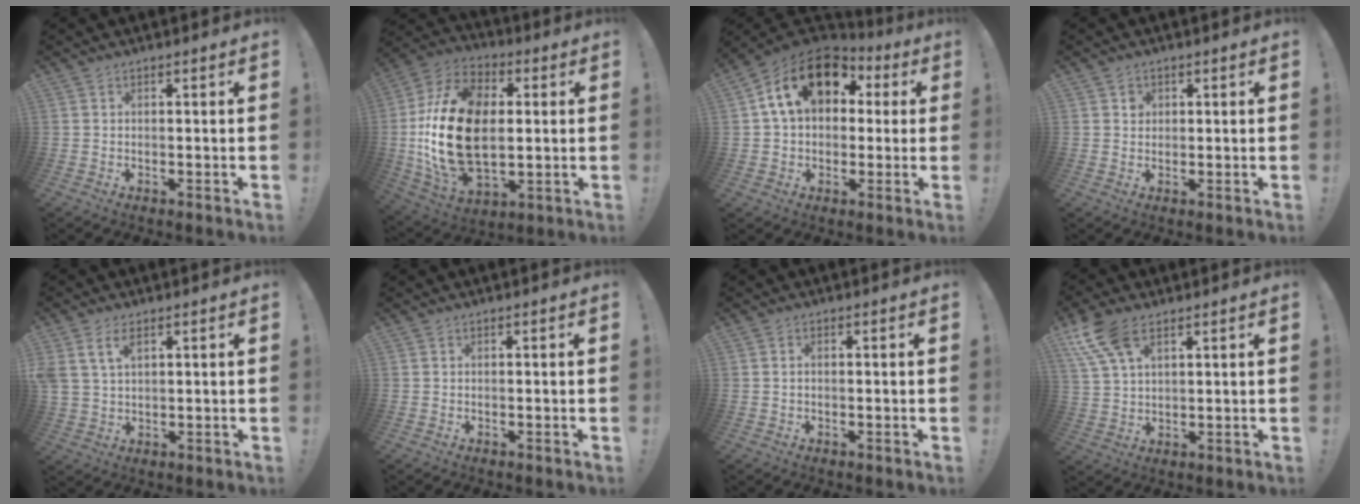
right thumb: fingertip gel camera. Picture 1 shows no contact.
{"total": 25.4, "force": [0.4, 16.0, 19.7], "torque": [-0.389, 0.011, 0.018]}
{"total": 18.0, "force": [5.9, 12.1, 11.9], "torque": [-0.185, -0.005, 0.104]}
{"total": 1.9, "force": [0.7, 1.7, 0.4], "torque": [0.003, -0.002, 0.009]}
{"total": 6.1, "force": [3.3, 3.5, 3.8], "torque": [-0.076, -0.009, 0.063]}
{"total": 0.0}
{"total": 0.6, "force": [0.0, 0.2, 0.6], "torque": [-0.013, 0.001, 0.000]}
{"total": 10.6, "force": [6.2, 5.2, 6.9], "torque": [-0.140, -0.024, 0.117]}